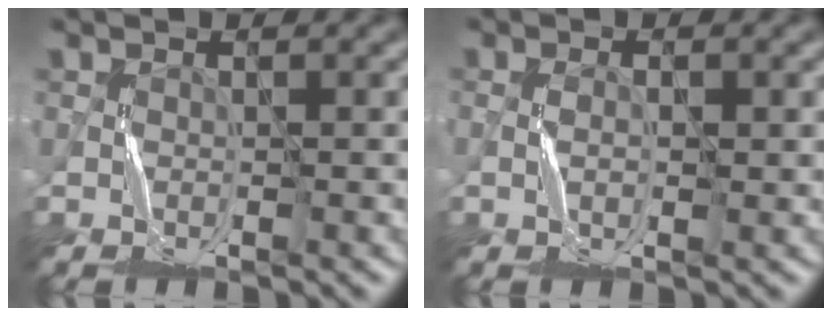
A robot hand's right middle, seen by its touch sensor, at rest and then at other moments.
{"total": 0.9, "force": [-0.2, 0.3, 0.8], "torque": [-0.016, 0.003, -0.005]}